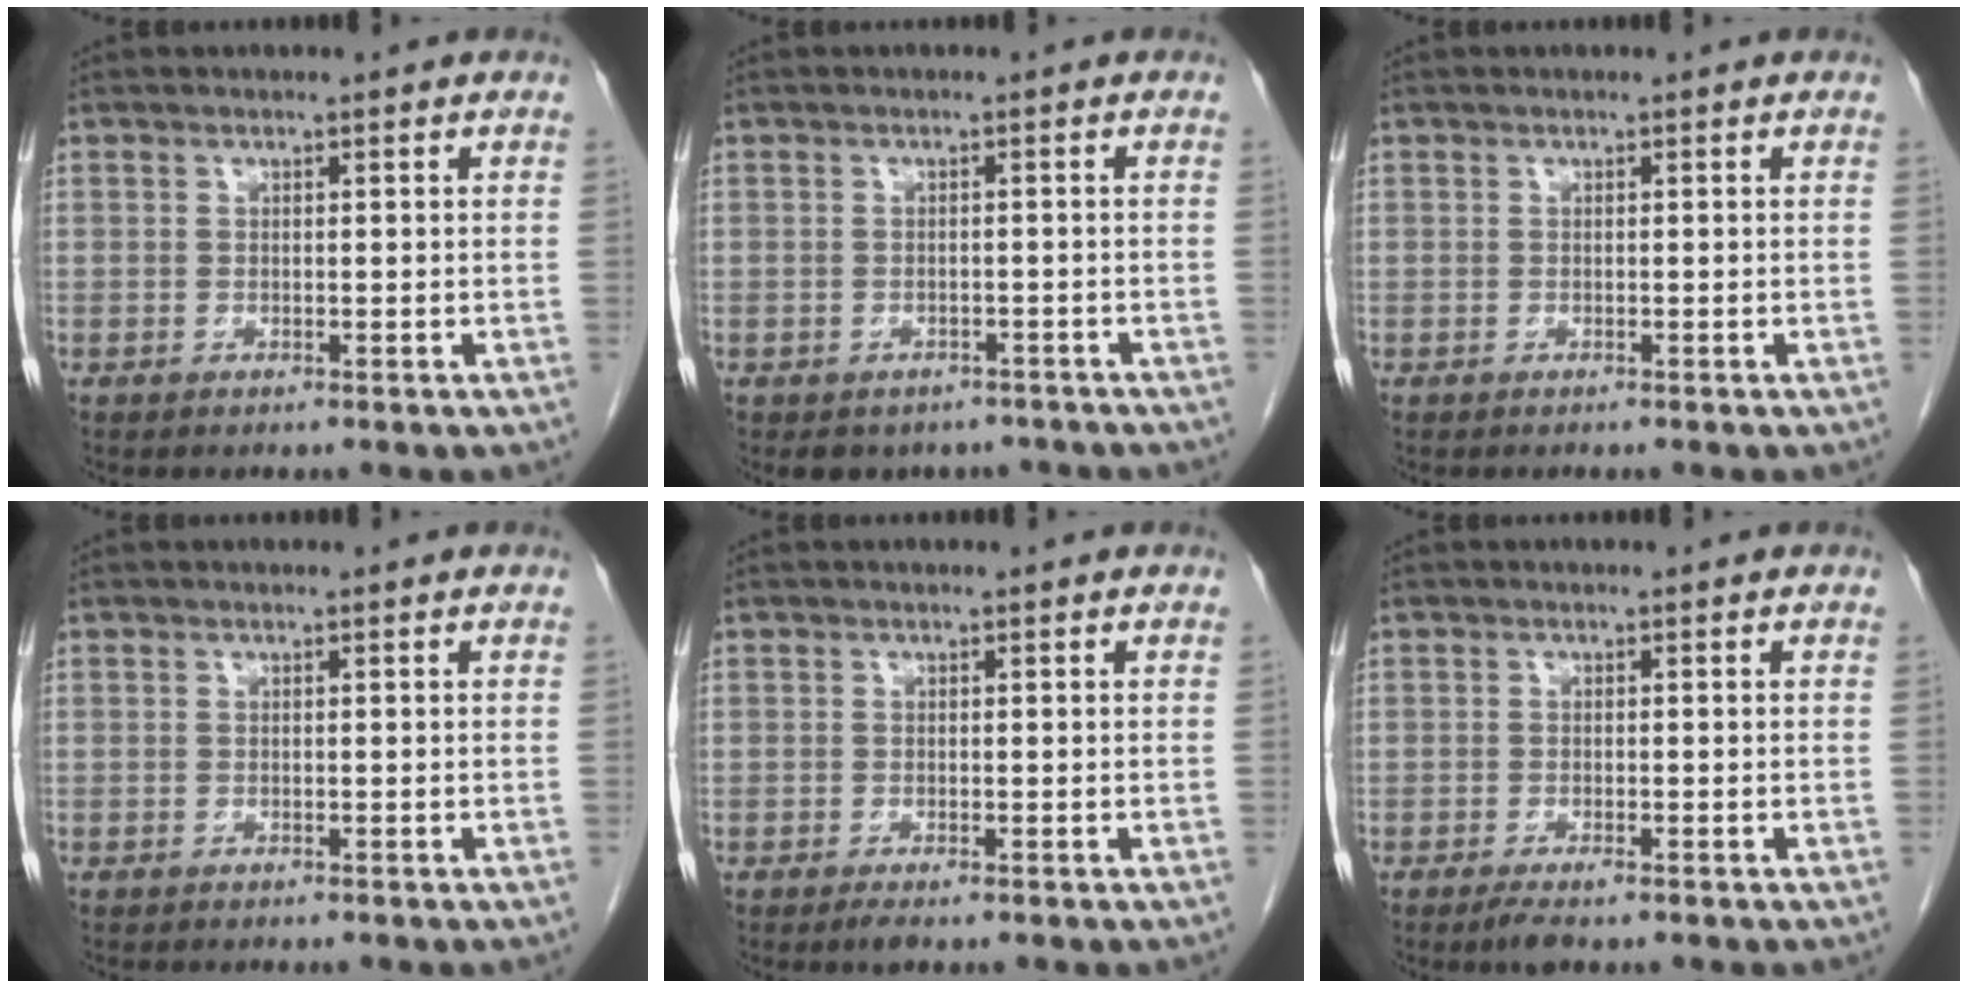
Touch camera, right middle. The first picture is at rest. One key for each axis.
{"total": 5.4, "fx": -4.5, "fy": 3.0, "fz": 0.7, "tx": 0.006, "ty": 0.011, "tz": -0.051}
{"total": 0.0}
{"total": 0.6, "fx": -0.5, "fy": 0.2, "fz": 0.2, "tx": -0.005, "ty": 0.000, "tz": -0.007}
{"total": 1.3, "fx": -0.9, "fy": 0.3, "fz": 0.9, "tx": -0.018, "ty": -0.004, "tz": -0.013}
{"total": 2.3, "fx": -1.6, "fy": 0.5, "fz": 1.6, "tx": -0.031, "ty": -0.005, "tz": -0.026}